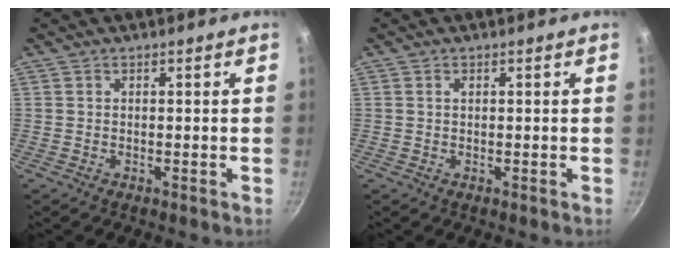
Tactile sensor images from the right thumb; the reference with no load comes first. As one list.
[{"total": 0.8, "force": [0.3, 0.5, 0.5], "torque": [-0.008, 0.002, 0.005]}]